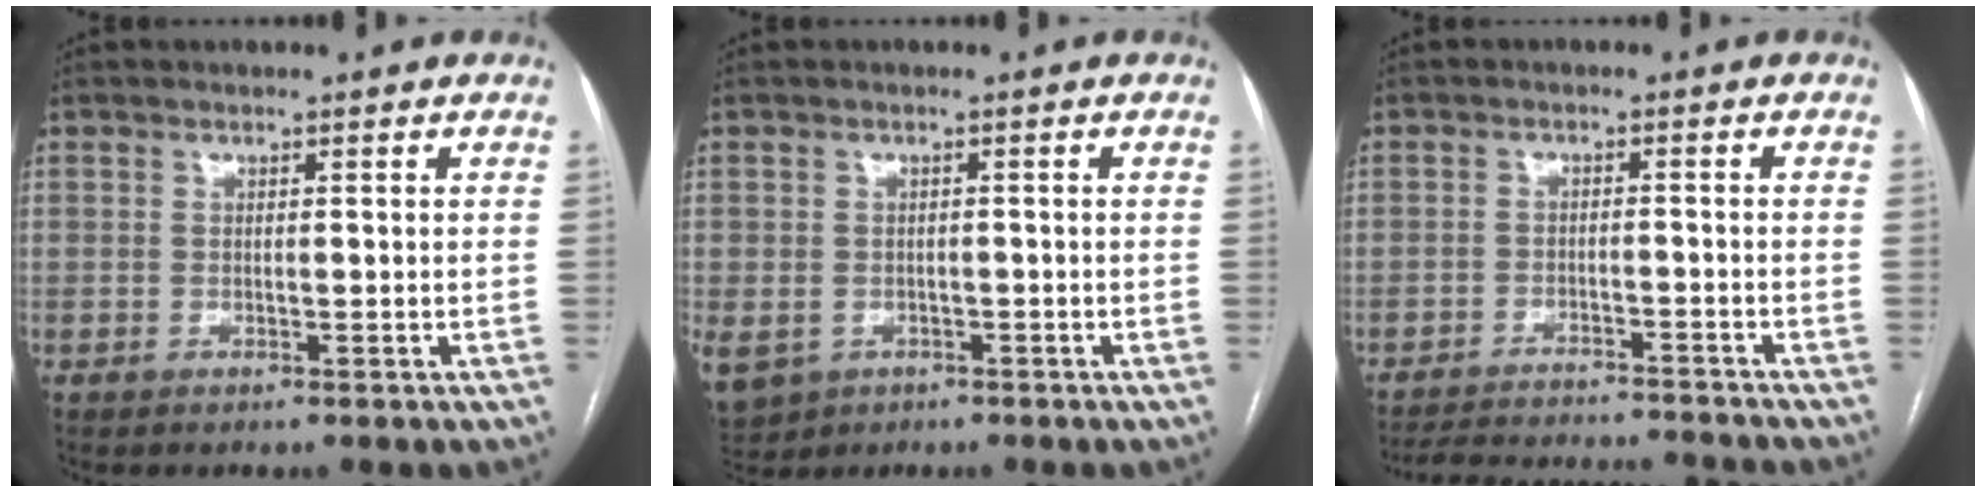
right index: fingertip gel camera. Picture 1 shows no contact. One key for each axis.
{"total": 10.7, "fx": -4.4, "fy": 8.9, "fz": 4.1, "tx": -0.130, "ty": -0.006, "tz": -0.054}
{"total": 13.1, "fx": -12.6, "fy": 1.1, "fz": 3.3, "tx": -0.058, "ty": -0.001, "tz": -0.172}